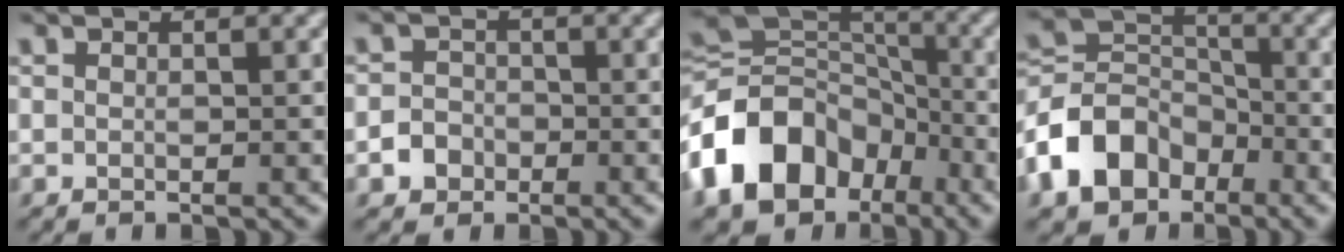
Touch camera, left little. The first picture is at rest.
{"total": 2.4, "force": [-1.1, 2.0, 0.6], "torque": [0.004, 0.001, -0.027]}
{"total": 12.3, "force": [-5.5, 9.0, 6.4], "torque": [-0.140, 0.004, -0.112]}
{"total": 7.2, "force": [-3.8, 5.2, 3.3], "torque": [-0.063, 0.005, -0.087]}